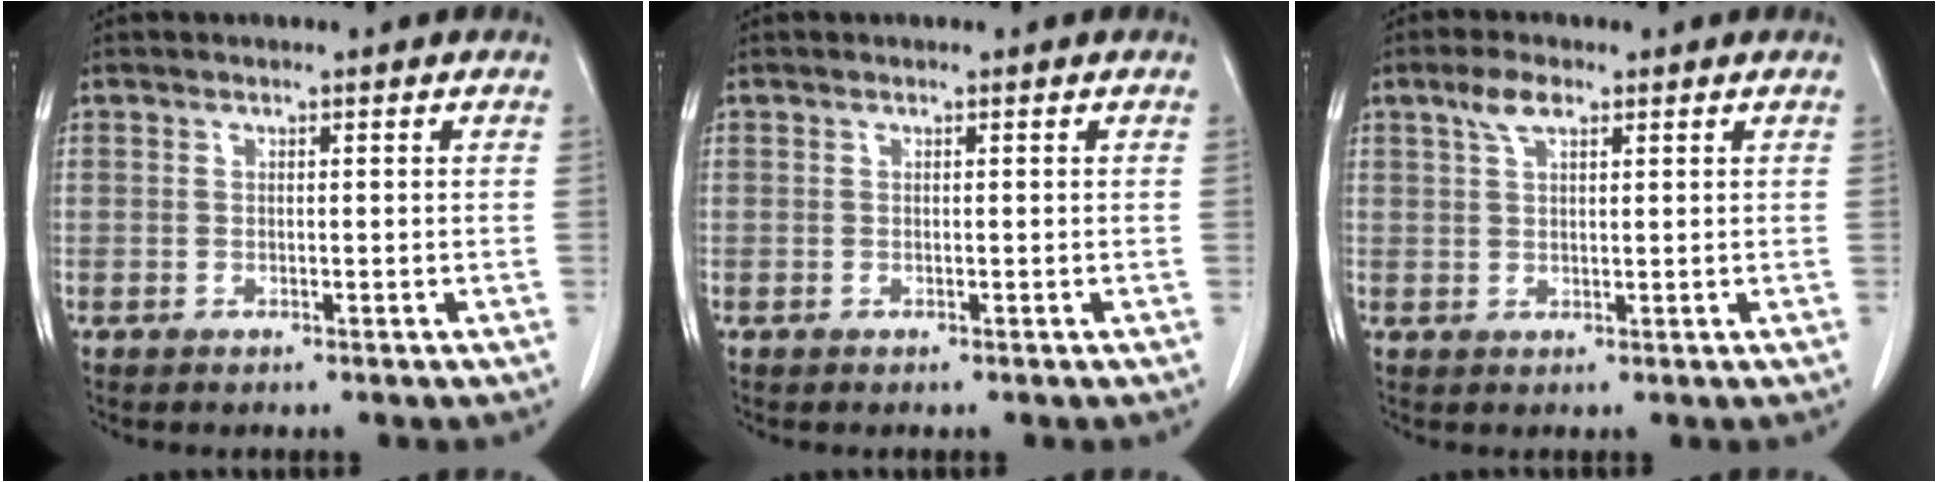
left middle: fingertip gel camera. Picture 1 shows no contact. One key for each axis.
{"total": 0.0}
{"total": 3.3, "fx": 2.0, "fy": 1.2, "fz": 2.4, "tx": -0.053, "ty": 0.009, "tz": 0.041}